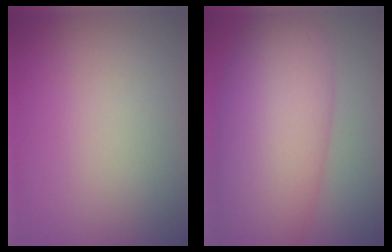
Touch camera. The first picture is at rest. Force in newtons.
{"total": 10.0, "press": 10.0, "slide": 0.2}